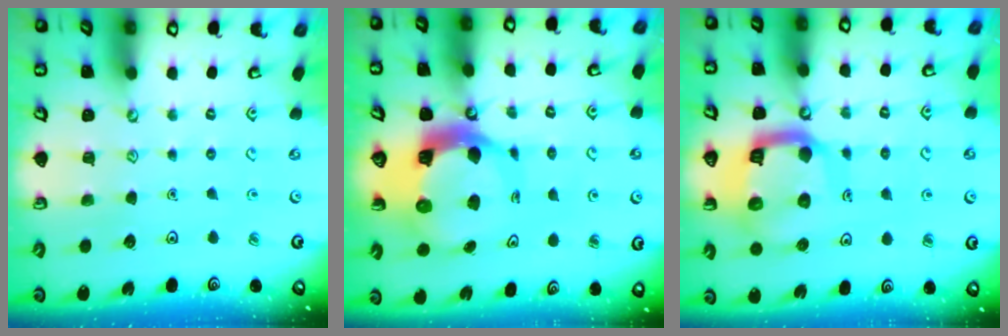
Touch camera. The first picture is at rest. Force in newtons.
{"total": 11.1, "press": 11.0, "slide": 1.7}
{"total": 16.4, "press": 16.3, "slide": 2.0}